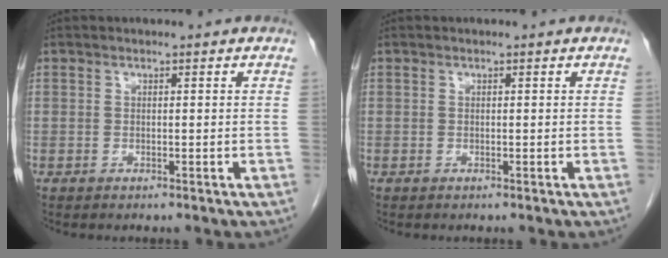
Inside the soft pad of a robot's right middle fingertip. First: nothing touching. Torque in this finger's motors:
{"motor_torque": [0.00, 0.00, 0.00, 0.00]}